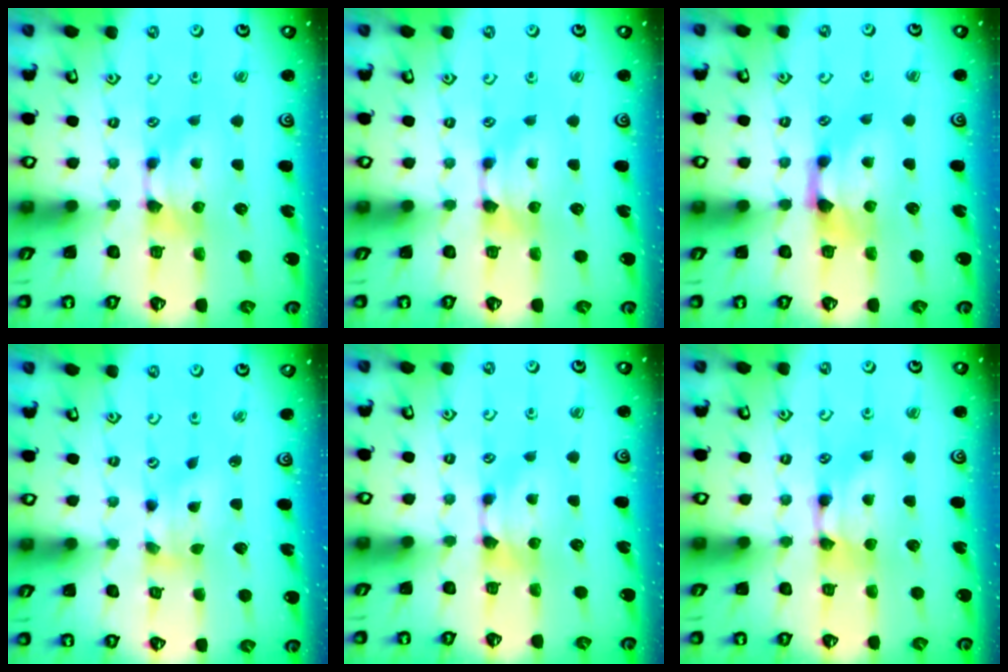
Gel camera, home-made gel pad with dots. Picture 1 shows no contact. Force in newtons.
{"total": 0.0}
{"total": 1.5, "press": 0.7, "slide": 1.3}
{"total": 1.9, "press": 1.3, "slide": 1.3}
{"total": 0.0}
{"total": 1.6, "press": 1.4, "slide": 0.6}